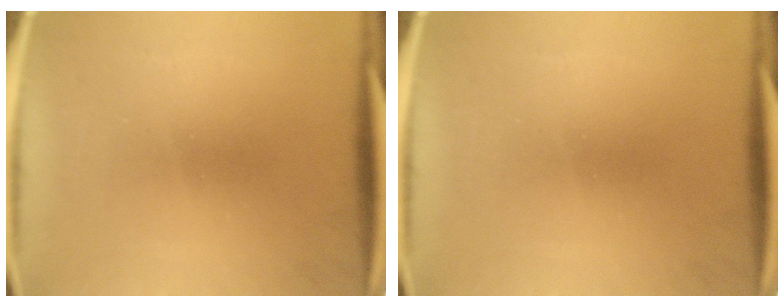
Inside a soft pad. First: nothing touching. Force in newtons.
{"total": 0.0}